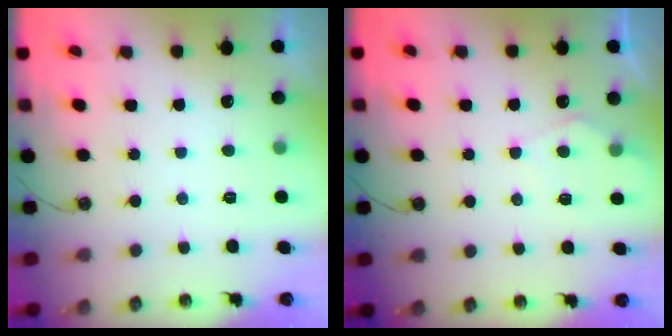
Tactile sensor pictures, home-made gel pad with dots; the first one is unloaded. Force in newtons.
{"total": 6.7, "press": 6.7, "slide": 0.6}